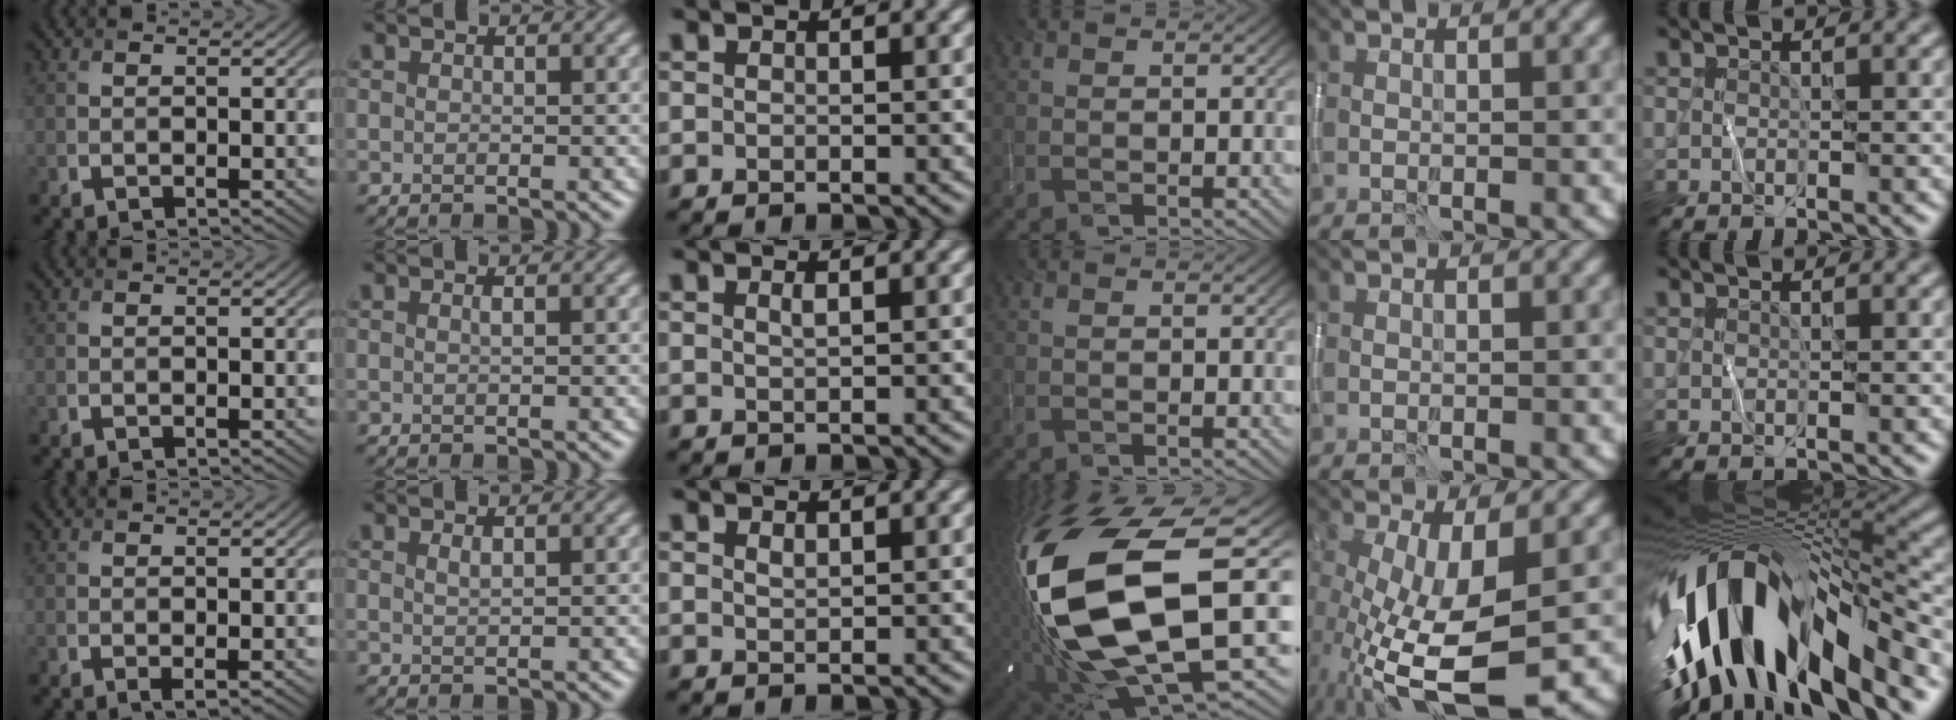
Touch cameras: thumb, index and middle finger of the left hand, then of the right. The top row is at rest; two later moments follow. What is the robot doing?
{"motion": "wipe", "object": "whiteboard"}